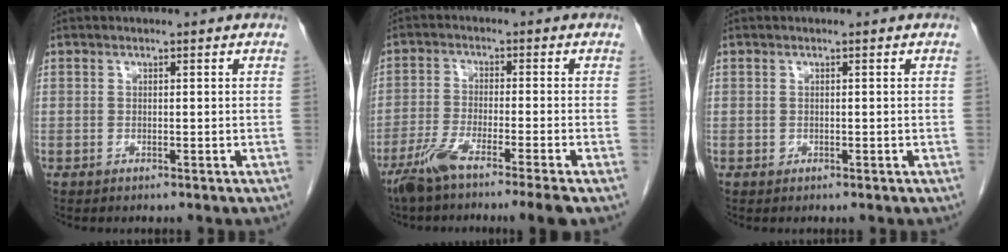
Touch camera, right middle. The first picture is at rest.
{"total": 8.3, "force": [-5.9, -0.5, 5.8], "torque": [-0.104, -0.021, -0.107]}
{"total": 0.0}